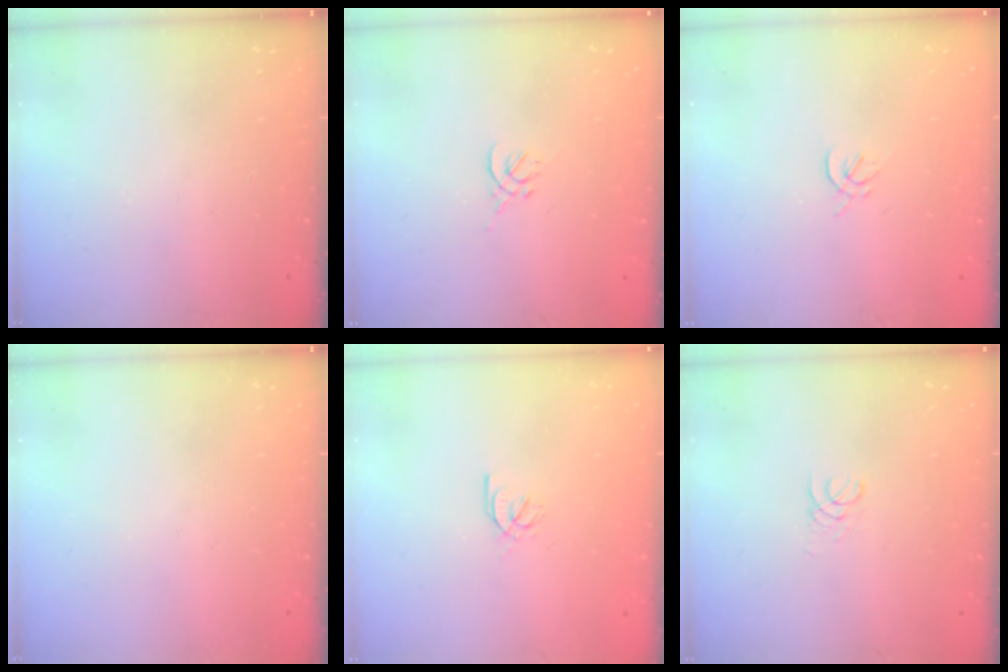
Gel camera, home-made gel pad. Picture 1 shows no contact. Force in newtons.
{"total": 0.0}
{"total": 1.6, "press": 1.5, "slide": 0.6}
{"total": 0.0}
{"total": 2.2, "press": 2.2, "slide": 0.0}
{"total": 1.0, "press": 1.0, "slide": 0.1}